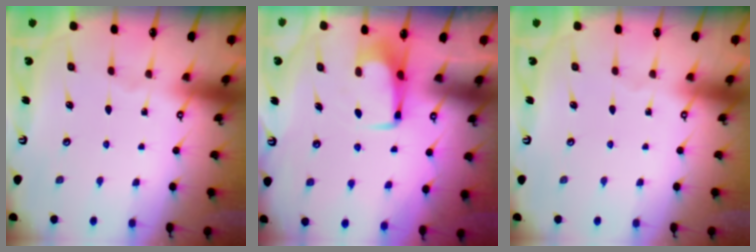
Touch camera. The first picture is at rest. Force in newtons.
{"total": 3.9, "press": 3.9, "slide": 0.2}
{"total": 0.0}